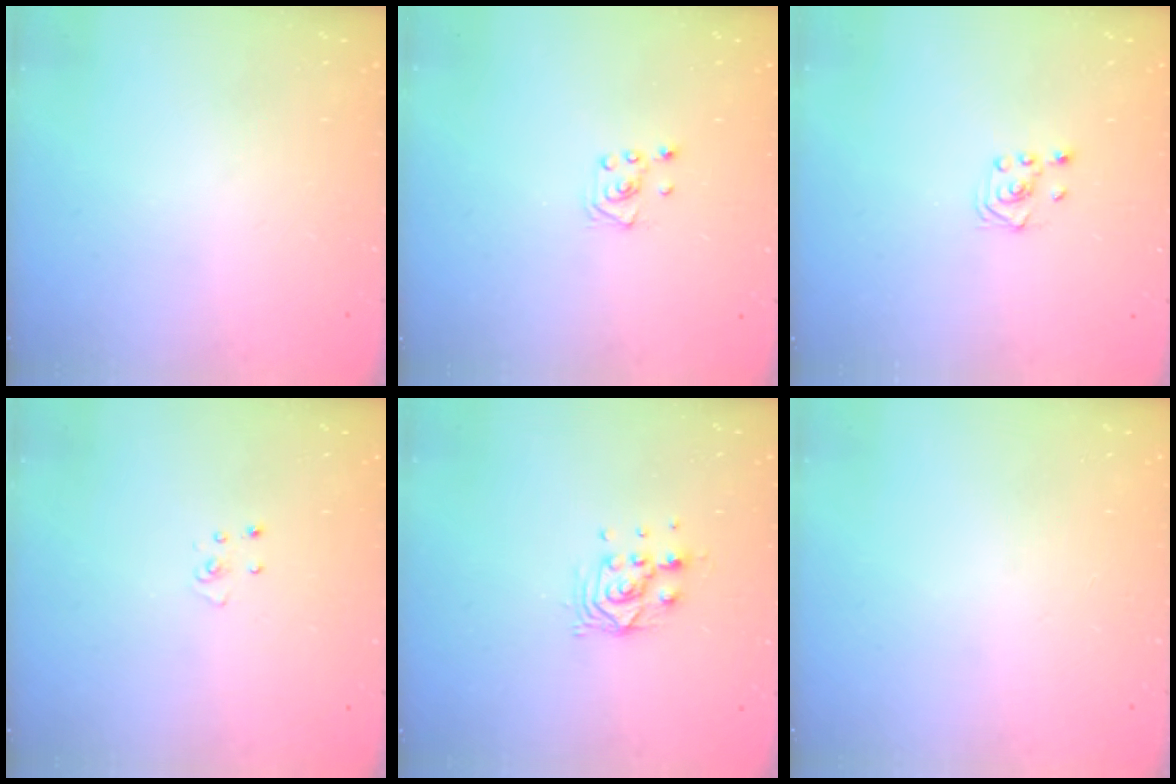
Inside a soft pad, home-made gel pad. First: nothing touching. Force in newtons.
{"total": 3.0, "press": 2.9, "slide": 0.3}
{"total": 2.3, "press": 2.2, "slide": 0.7}
{"total": 2.5, "press": 2.5, "slide": 0.3}
{"total": 7.2, "press": 7.2, "slide": 0.6}
{"total": 0.0}